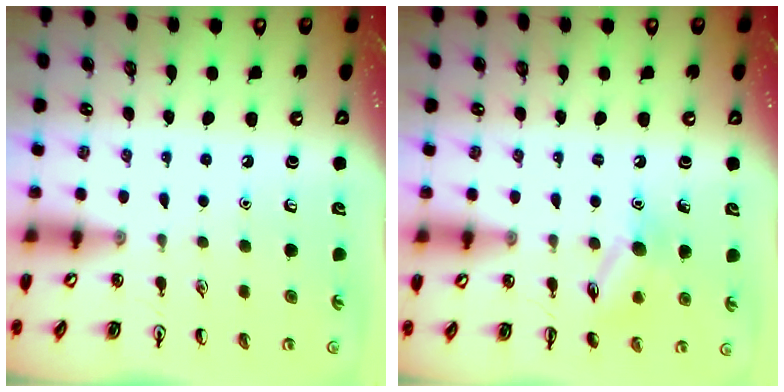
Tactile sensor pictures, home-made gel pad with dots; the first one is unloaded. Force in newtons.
{"total": 10.2, "press": 10.2, "slide": 0.6}